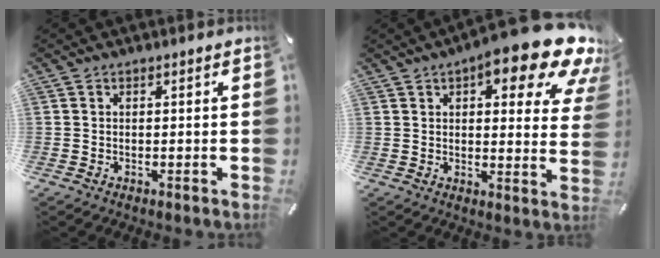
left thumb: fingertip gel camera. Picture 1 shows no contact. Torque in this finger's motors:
{"motor_torque": [2.64, 2.36, 1.58, -1.19, 0.20]}